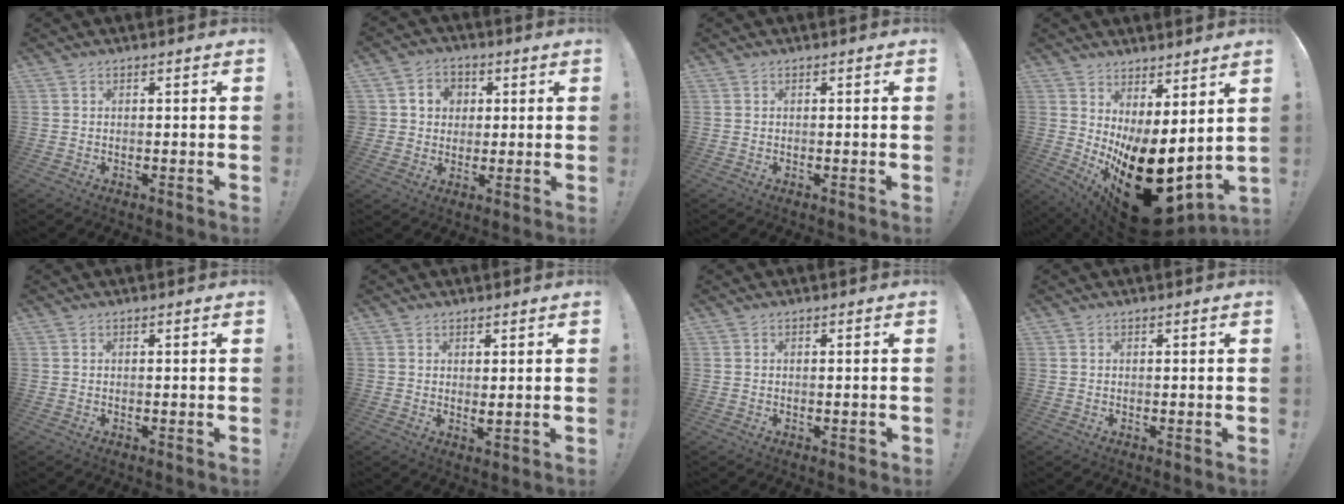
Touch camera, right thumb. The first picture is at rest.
{"total": 6.9, "force": [1.1, 6.6, 1.4], "torque": [-0.026, 0.002, 0.026]}
{"total": 0.0}
{"total": 20.5, "force": [-6.4, 9.3, 17.1], "torque": [-0.237, 0.022, -0.080]}
{"total": 0.0}
{"total": 1.6, "force": [1.2, 0.5, 0.9], "torque": [-0.009, -0.015, 0.020]}
{"total": 0.6, "force": [-0.2, 0.4, 0.5], "torque": [-0.012, 0.004, -0.002]}
{"total": 0.0}